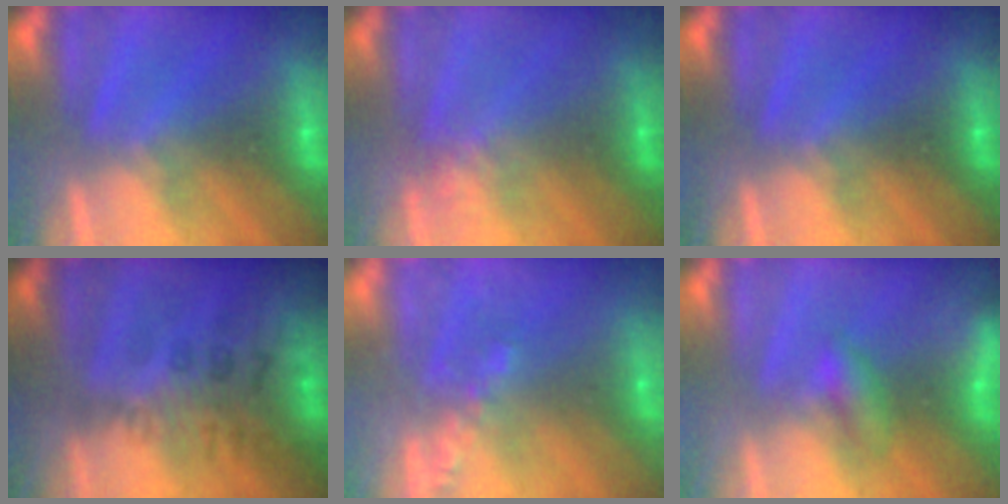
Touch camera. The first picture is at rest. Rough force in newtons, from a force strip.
{"total": 1.0}
{"total": 0.0}
{"total": 2.9}
{"total": 9.1}
{"total": 2.1}